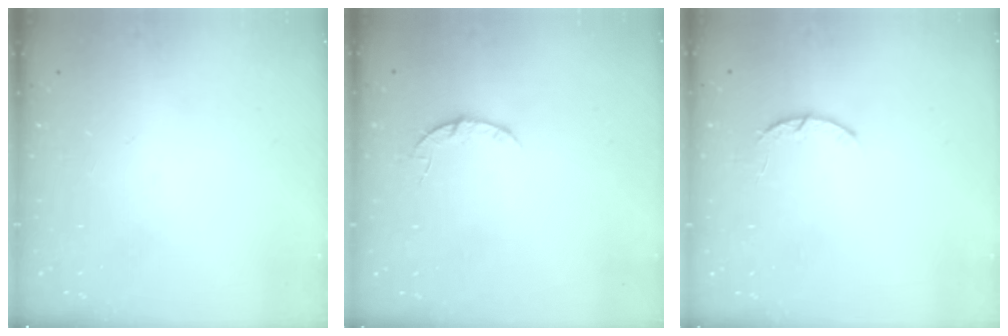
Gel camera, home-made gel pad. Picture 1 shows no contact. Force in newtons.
{"total": 3.5, "press": 3.4, "slide": 0.4}
{"total": 3.0, "press": 2.9, "slide": 0.5}